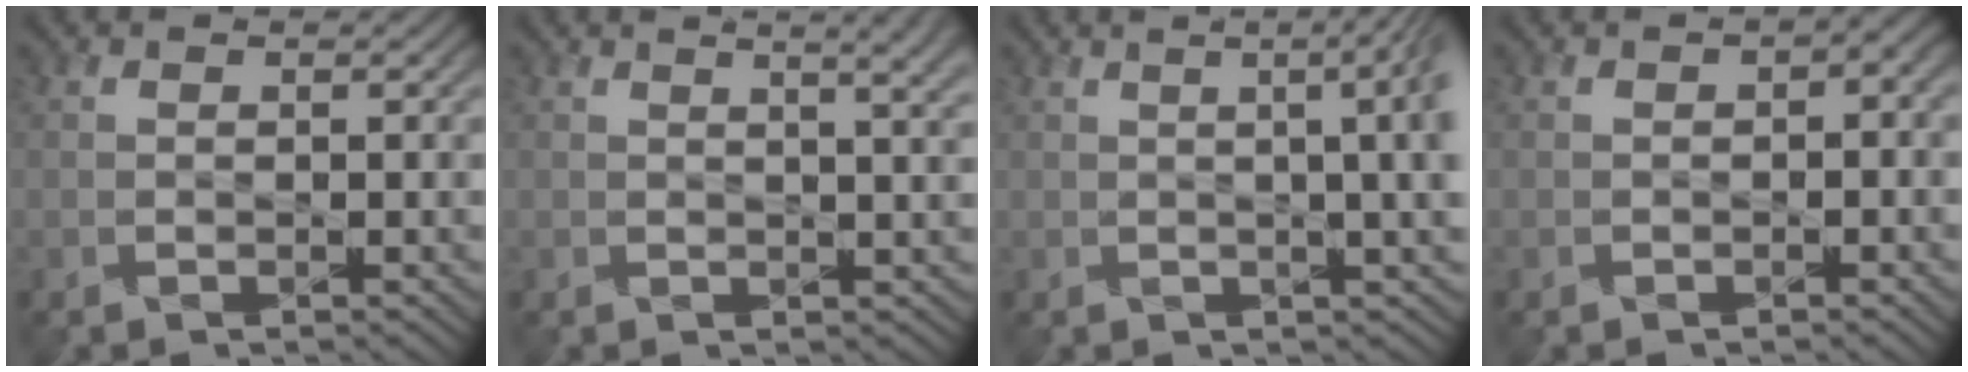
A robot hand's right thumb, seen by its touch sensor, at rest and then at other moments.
{"total": 5.3, "force": [2.7, 1.7, 4.3], "torque": [-0.043, 0.020, 0.016]}
{"total": 8.7, "force": [1.3, 2.7, 8.1], "torque": [-0.069, 0.030, 0.003]}
{"total": 2.1, "force": [0.0, 1.2, 1.8], "torque": [-0.027, -0.002, 0.000]}